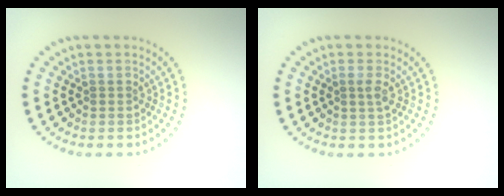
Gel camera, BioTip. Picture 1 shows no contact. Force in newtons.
{"total": 0.9, "press": 0.8, "slide": 0.4}